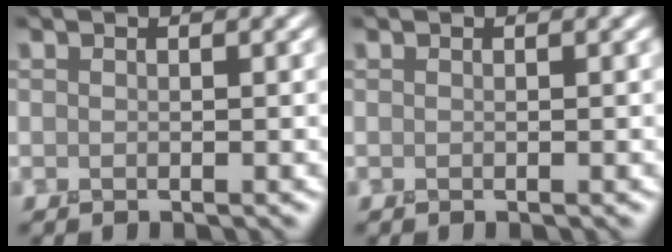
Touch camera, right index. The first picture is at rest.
{"total": 0.0}